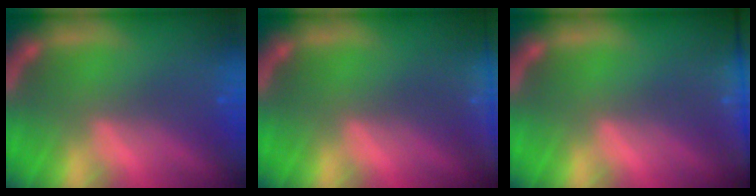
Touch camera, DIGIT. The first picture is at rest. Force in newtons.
{"total": 8.5}
{"total": 7.0}